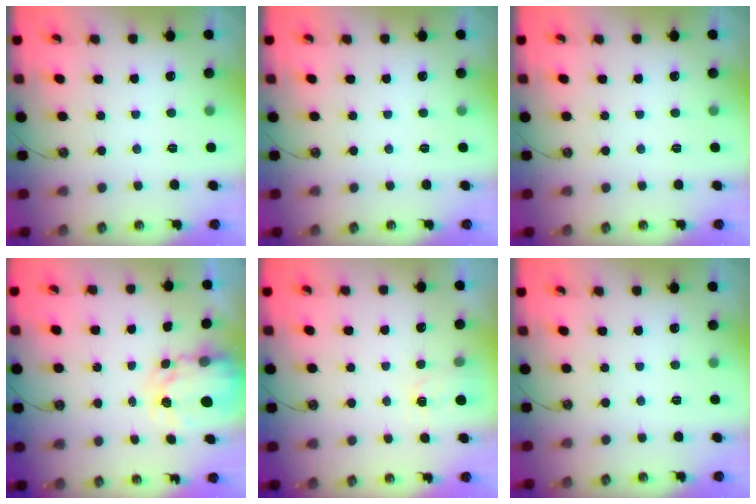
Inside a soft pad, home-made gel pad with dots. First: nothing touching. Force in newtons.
{"total": 0.0}
{"total": 0.0}
{"total": 3.9, "press": 3.9, "slide": 0.4}
{"total": 1.3, "press": 1.2, "slide": 0.2}
{"total": 0.0}